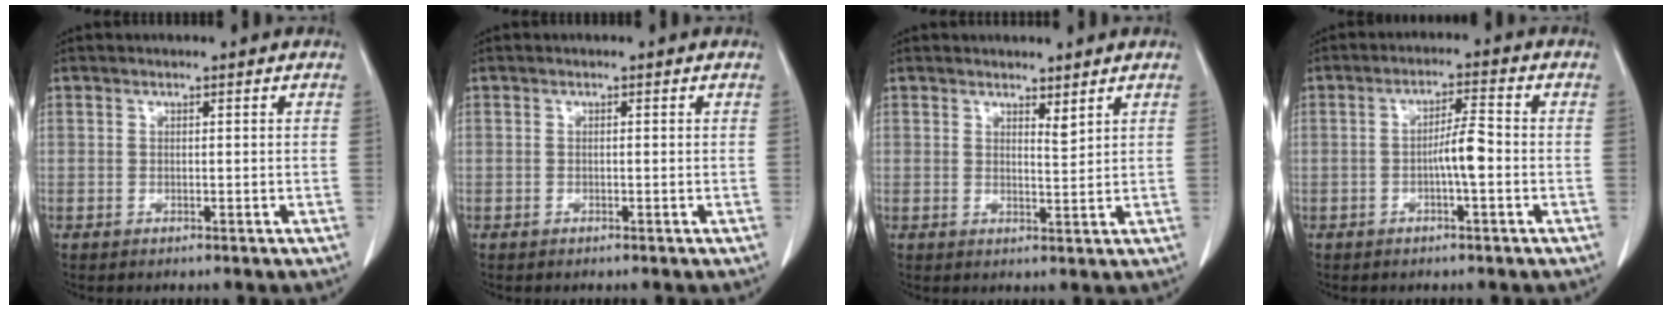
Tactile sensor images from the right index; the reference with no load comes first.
{"total": 0.0}
{"total": 1.9, "force": [1.6, 0.3, 1.0], "torque": [-0.021, -0.010, 0.031]}
{"total": 4.5, "force": [-1.1, 0.3, 4.3], "torque": [-0.074, 0.008, -0.020]}